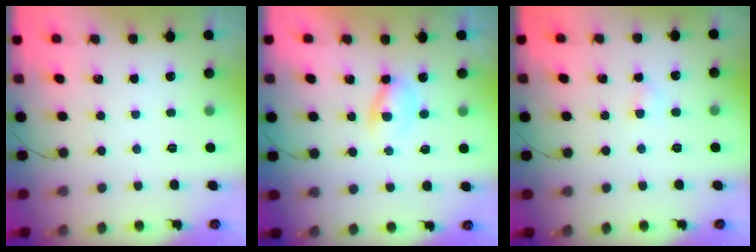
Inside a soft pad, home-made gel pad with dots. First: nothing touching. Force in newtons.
{"total": 2.1, "press": 1.9, "slide": 0.9}
{"total": 2.6, "press": 2.4, "slide": 0.9}